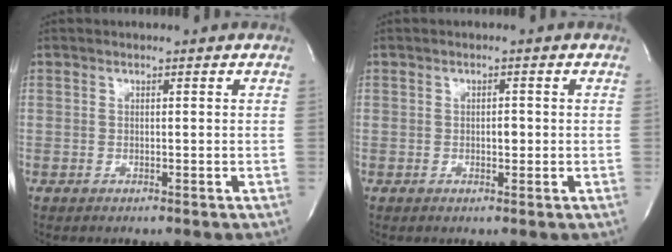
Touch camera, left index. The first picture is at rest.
{"total": 1.2, "force": [-0.1, 0.6, 1.0], "torque": [-0.012, 0.001, -0.003]}